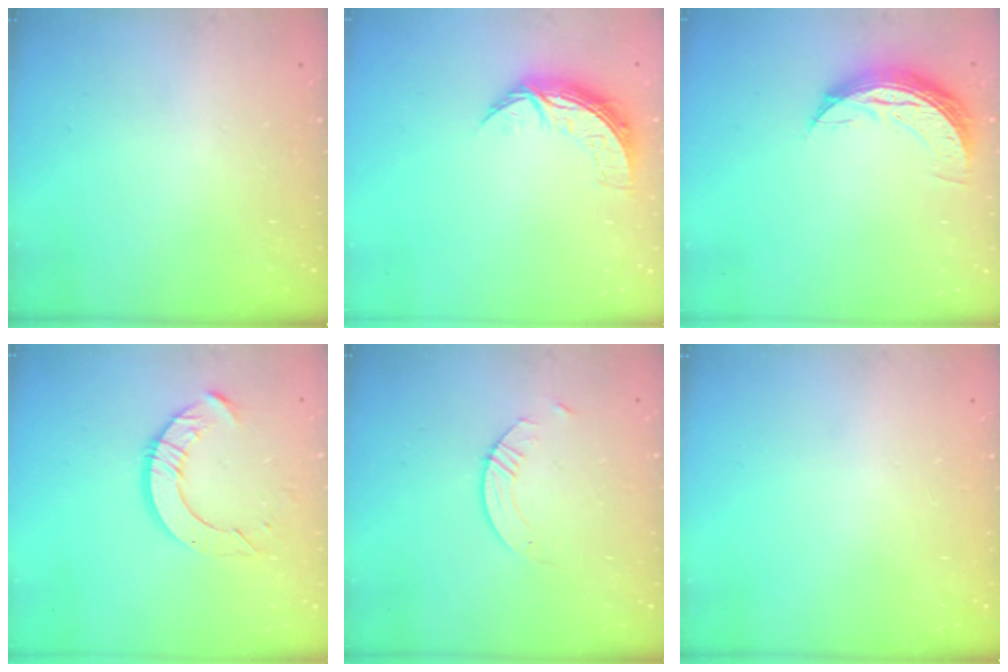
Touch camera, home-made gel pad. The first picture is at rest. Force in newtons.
{"total": 7.5, "press": 7.5, "slide": 0.5}
{"total": 7.6, "press": 7.6, "slide": 0.7}
{"total": 9.6, "press": 9.6, "slide": 1.0}
{"total": 4.9, "press": 4.8, "slide": 0.5}
{"total": 0.0}